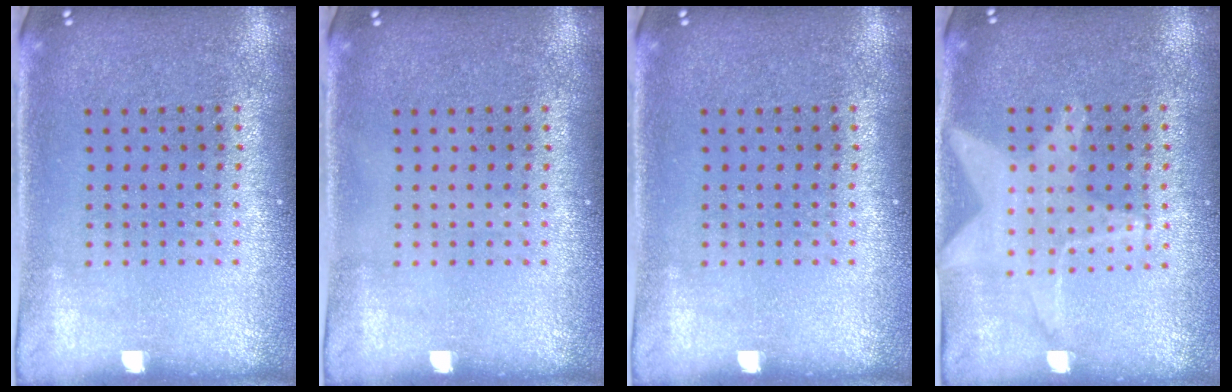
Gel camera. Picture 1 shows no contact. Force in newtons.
{"total": 0.0}
{"total": 0.0}
{"total": 1.1, "press": 1.1, "slide": 0.1}